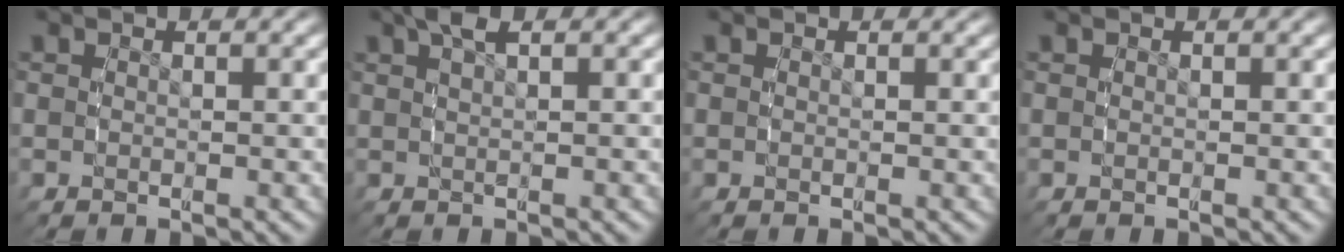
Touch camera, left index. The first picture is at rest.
{"total": 1.7, "force": [1.2, -0.3, 1.1], "torque": [-0.019, 0.007, 0.026]}
{"total": 0.0}
{"total": 0.0}